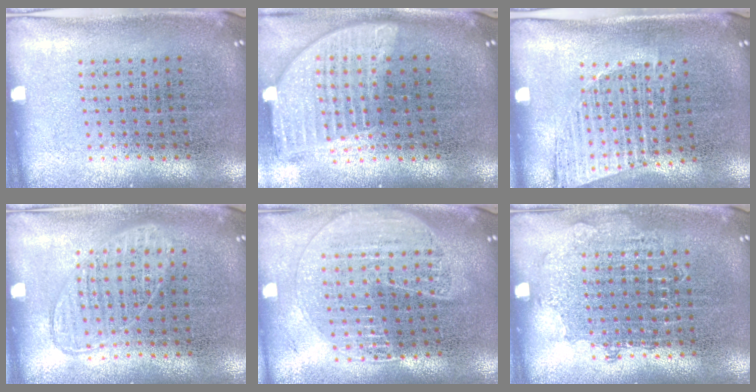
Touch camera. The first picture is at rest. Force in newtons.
{"total": 2.0, "press": 1.6, "slide": 1.2}
{"total": 1.0, "press": 1.0, "slide": 0.4}
{"total": 1.0, "press": 0.9, "slide": 0.3}
{"total": 1.7, "press": 1.5, "slide": 0.6}
{"total": 0.8, "press": 0.8, "slide": 0.2}